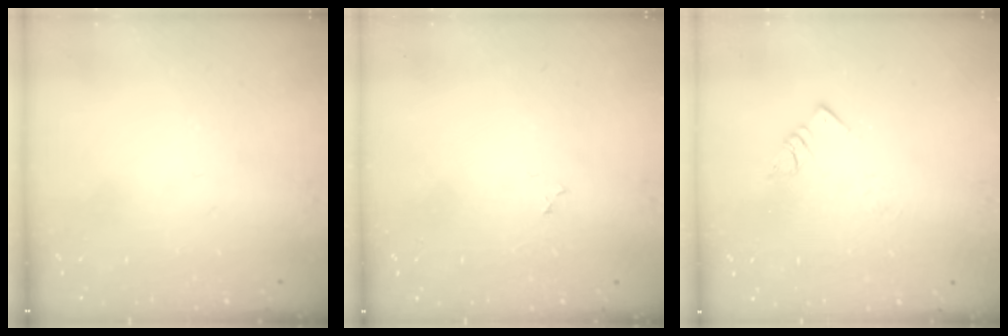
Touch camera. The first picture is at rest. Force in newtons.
{"total": 2.3, "press": 2.3, "slide": 0.2}
{"total": 3.4, "press": 3.3, "slide": 0.4}